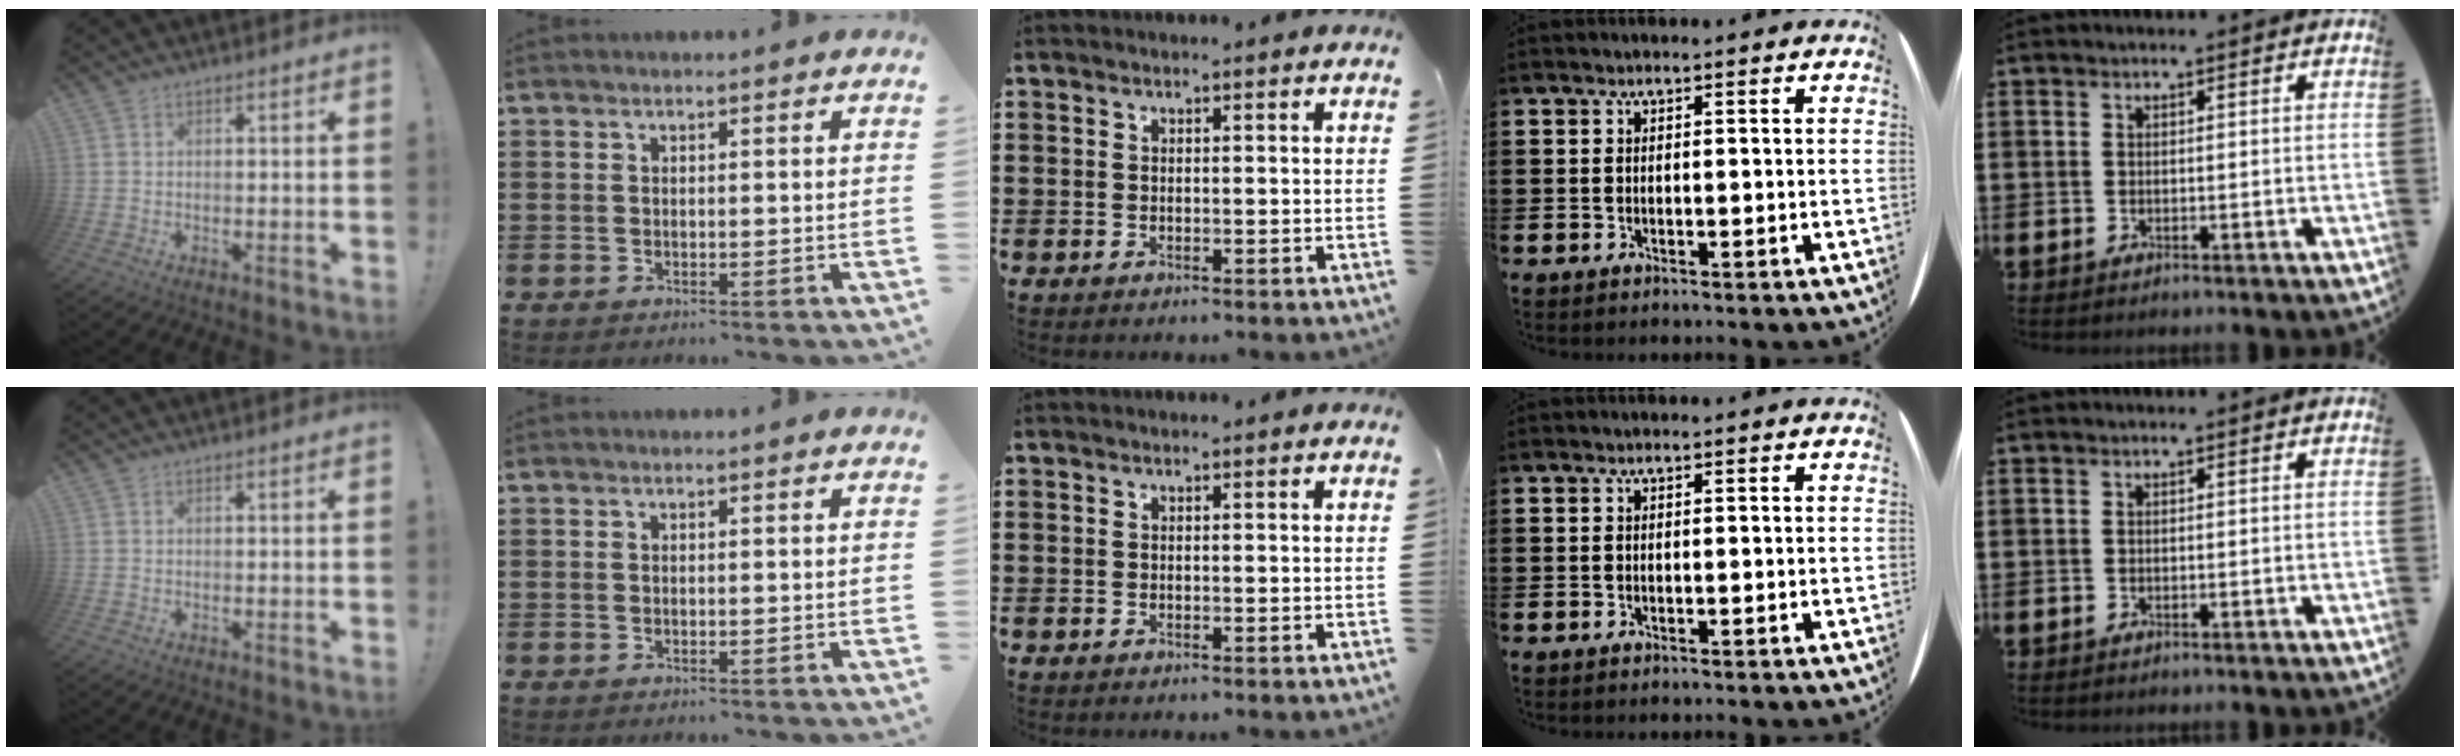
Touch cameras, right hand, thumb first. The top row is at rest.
{}